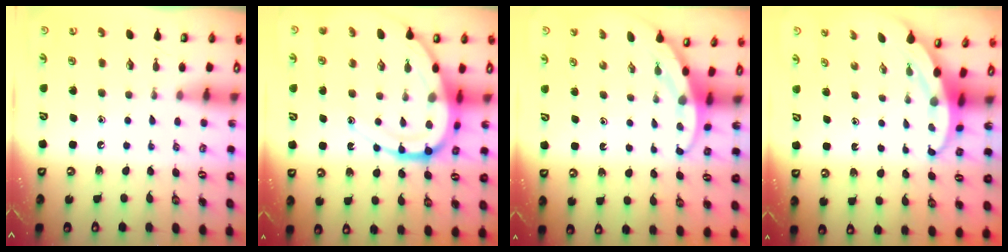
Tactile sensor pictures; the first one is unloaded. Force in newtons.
{"total": 19.1, "press": 19.0, "slide": 2.0}
{"total": 3.5, "press": 3.5, "slide": 0.2}
{"total": 3.9, "press": 3.8, "slide": 0.5}